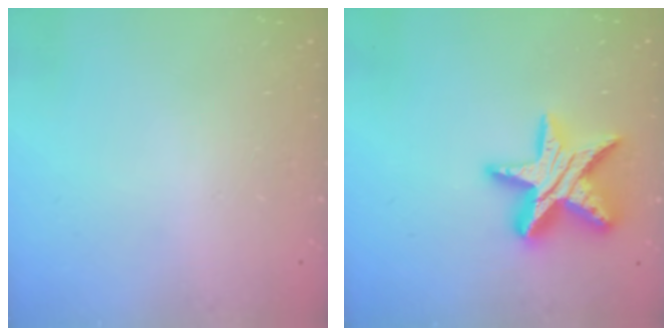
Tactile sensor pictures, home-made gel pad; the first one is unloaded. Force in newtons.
{"total": 17.1, "press": 17.1, "slide": 1.2}